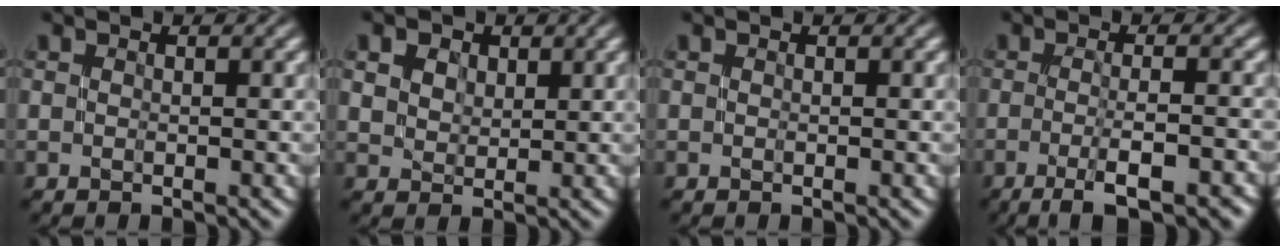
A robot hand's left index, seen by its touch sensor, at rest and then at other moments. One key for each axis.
{"total": 5.0, "fx": 3.0, "fy": 3.2, "fz": 2.4, "tx": -0.064, "ty": 0.016, "tz": 0.041}
{"total": 0.0}
{"total": 5.6, "fx": -2.6, "fy": 1.3, "fz": 4.9, "tx": -0.070, "ty": 0.001, "tz": -0.037}